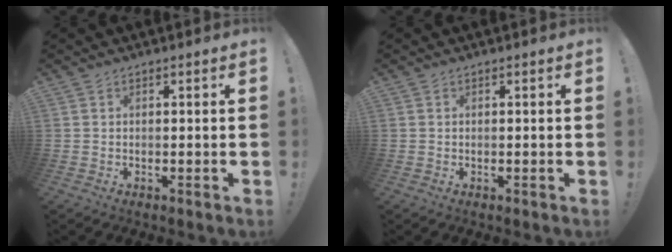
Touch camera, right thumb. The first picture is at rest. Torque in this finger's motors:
{"motor_torque": [-0.17, -0.01, -0.16, 0.08, 0.00]}